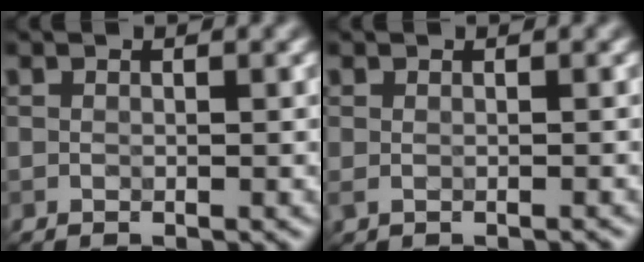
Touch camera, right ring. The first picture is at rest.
{"total": 1.2, "force": [-0.6, 0.7, 0.8], "torque": [-0.014, 0.000, -0.009]}